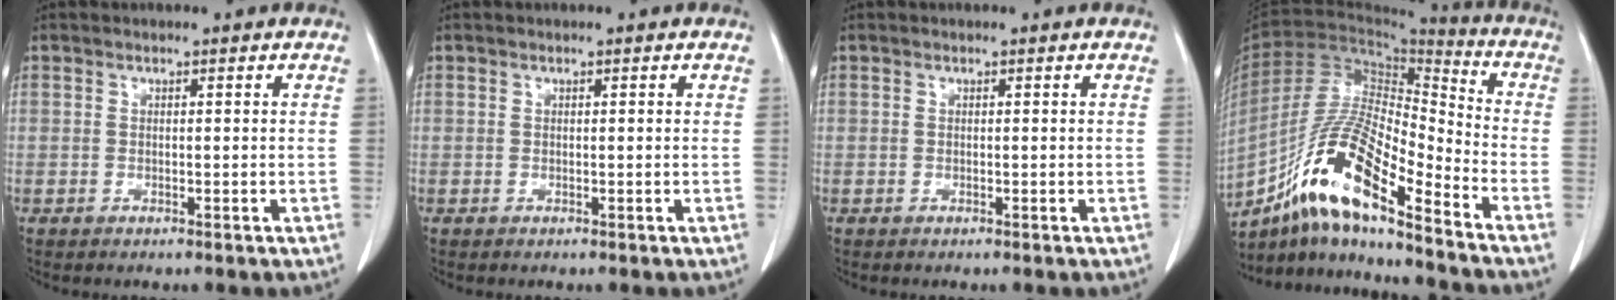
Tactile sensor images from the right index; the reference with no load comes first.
{"total": 0.0}
{"total": 0.0}
{"total": 17.1, "force": [-11.3, 2.7, 12.6], "torque": [-0.240, -0.002, -0.204]}